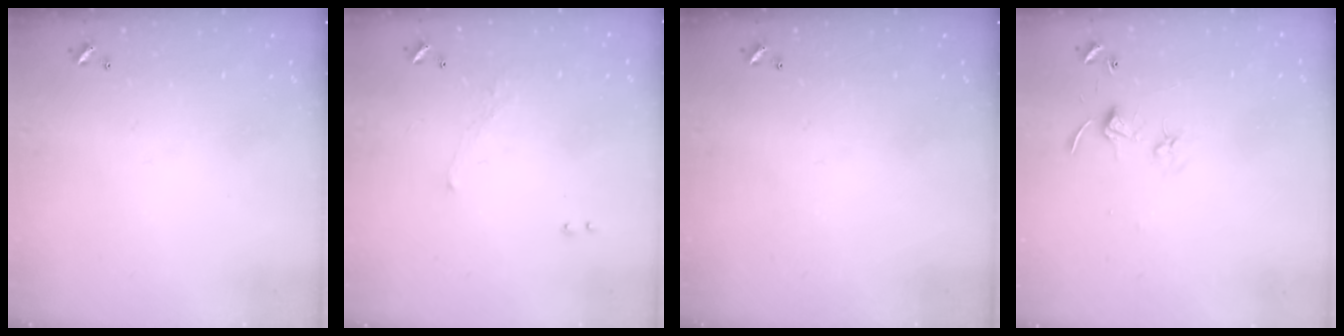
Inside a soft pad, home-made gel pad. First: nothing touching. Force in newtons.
{"total": 0.8, "press": 0.6, "slide": 0.5}
{"total": 0.0}
{"total": 4.2, "press": 4.2, "slide": 0.5}